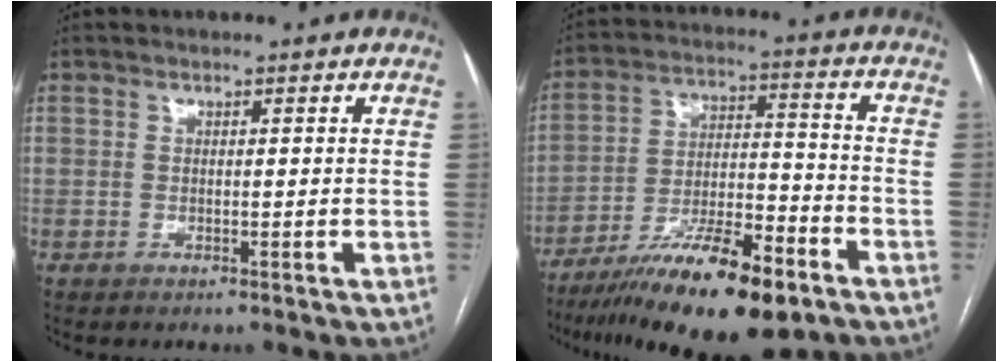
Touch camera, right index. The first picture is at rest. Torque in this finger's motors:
{"motor_torque": [1.12, -1.02, 1.05, 0.21]}